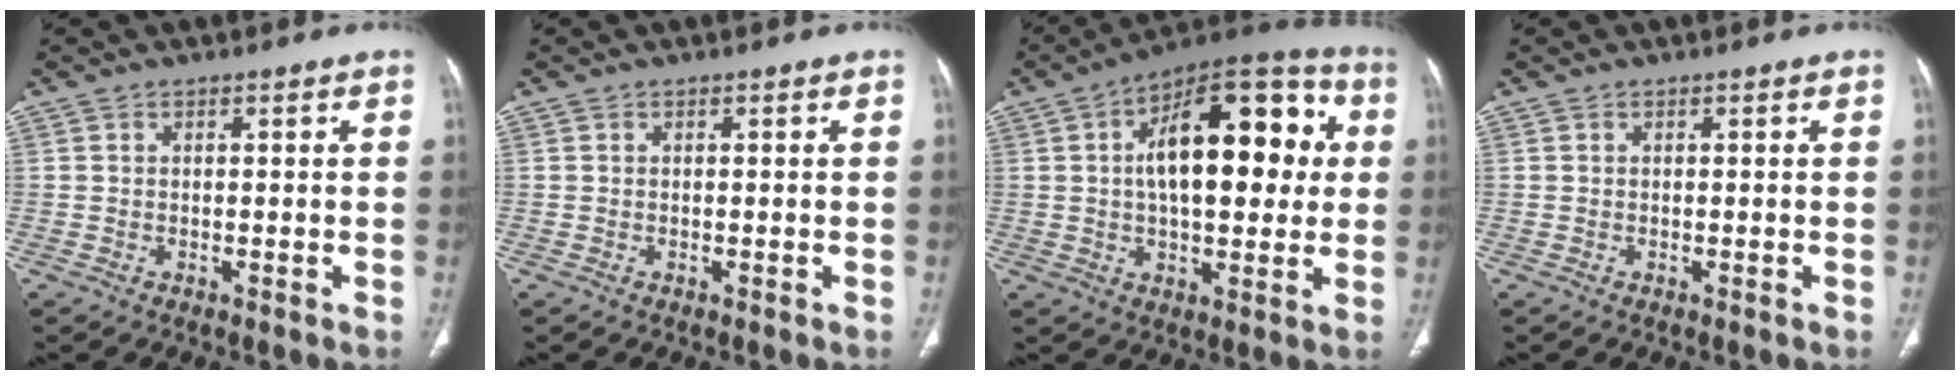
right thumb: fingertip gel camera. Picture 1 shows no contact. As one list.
[{"total": 0.0}, {"total": 22.7, "force": [3.9, 11.0, 19.5], "torque": [-0.259, 0.024, 0.048]}, {"total": 0.0}]